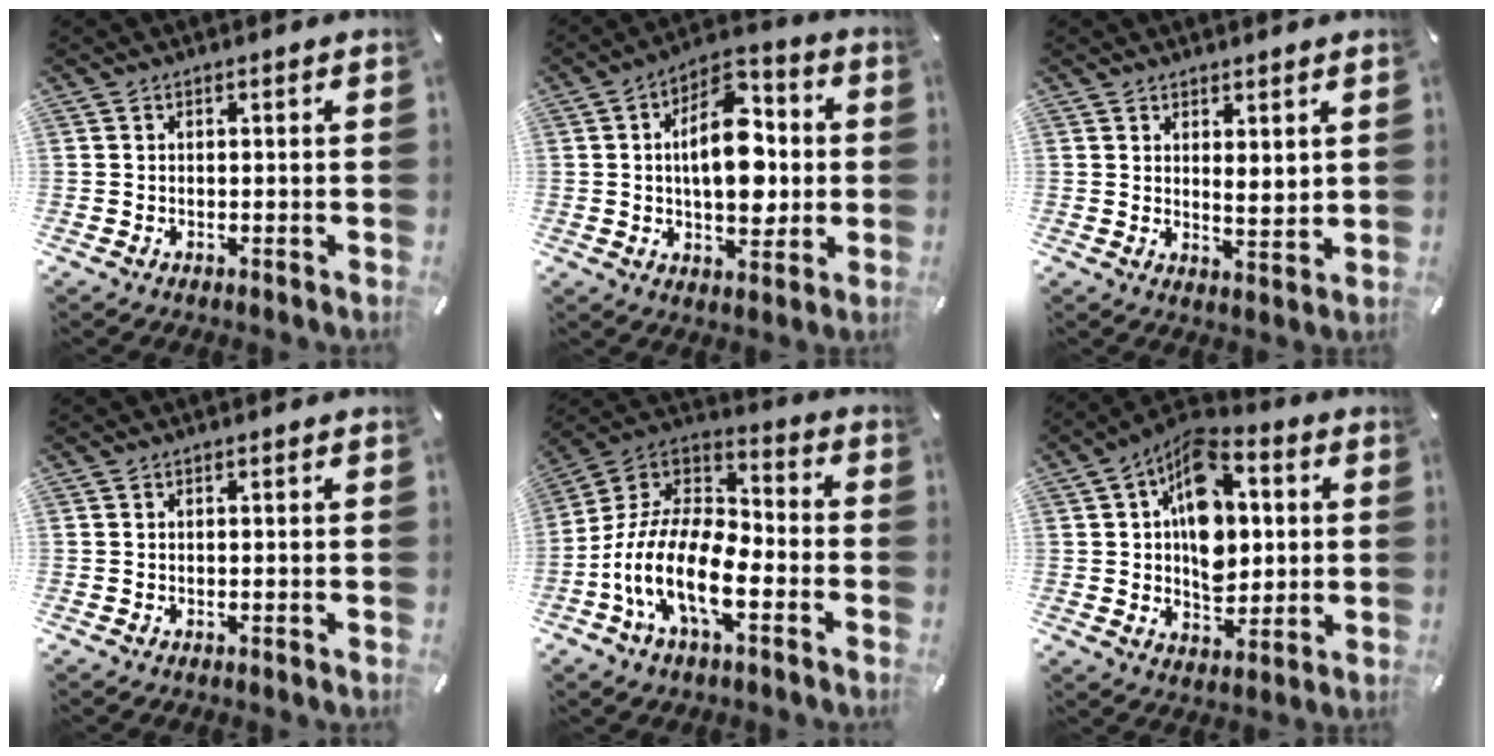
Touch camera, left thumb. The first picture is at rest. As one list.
[{"total": 16.8, "force": [1.2, 10.0, 13.5], "torque": [-0.221, -0.002, 0.019]}, {"total": 3.4, "force": [2.9, 1.3, 1.3], "torque": [-0.015, -0.020, 0.051]}, {"total": 0.0}, {"total": 16.1, "force": [-7.9, 8.1, 11.4], "torque": [-0.258, 0.009, -0.147]}, {"total": 15.2, "force": [2.8, 10.8, 10.4], "torque": [-0.165, -0.007, 0.052]}]